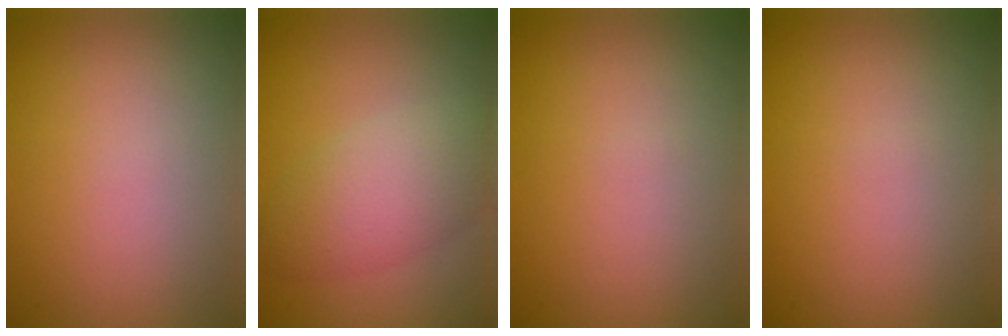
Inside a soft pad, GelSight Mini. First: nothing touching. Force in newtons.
{"total": 5.2, "press": 5.2, "slide": 0.2}
{"total": 0.0}
{"total": 0.0}